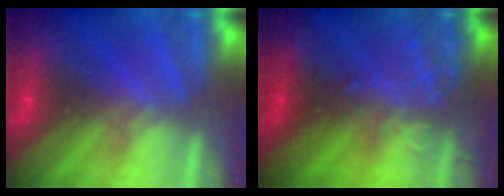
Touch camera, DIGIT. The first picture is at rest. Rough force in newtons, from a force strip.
{"total": 2.9}